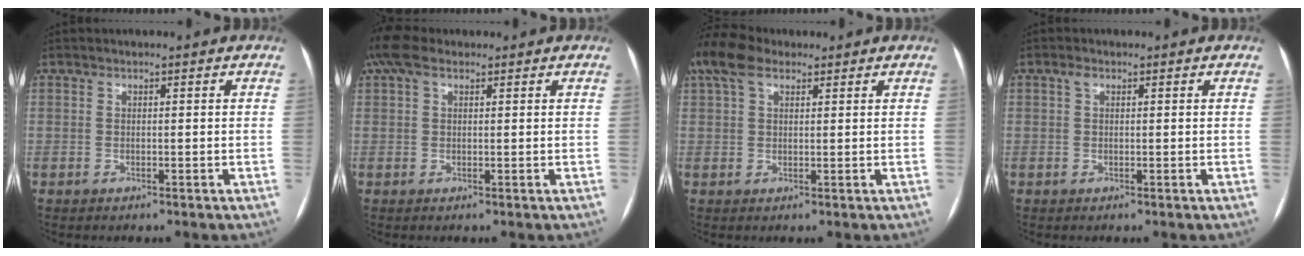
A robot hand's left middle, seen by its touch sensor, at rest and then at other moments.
{"total": 4.7, "force": [3.1, 2.2, 2.8], "torque": [-0.073, 0.041, 0.065]}
{"total": 7.7, "force": [5.1, 3.6, 4.6], "torque": [-0.109, 0.042, 0.100]}
{"total": 0.9, "force": [0.4, 0.5, 0.6], "torque": [-0.016, 0.010, 0.008]}